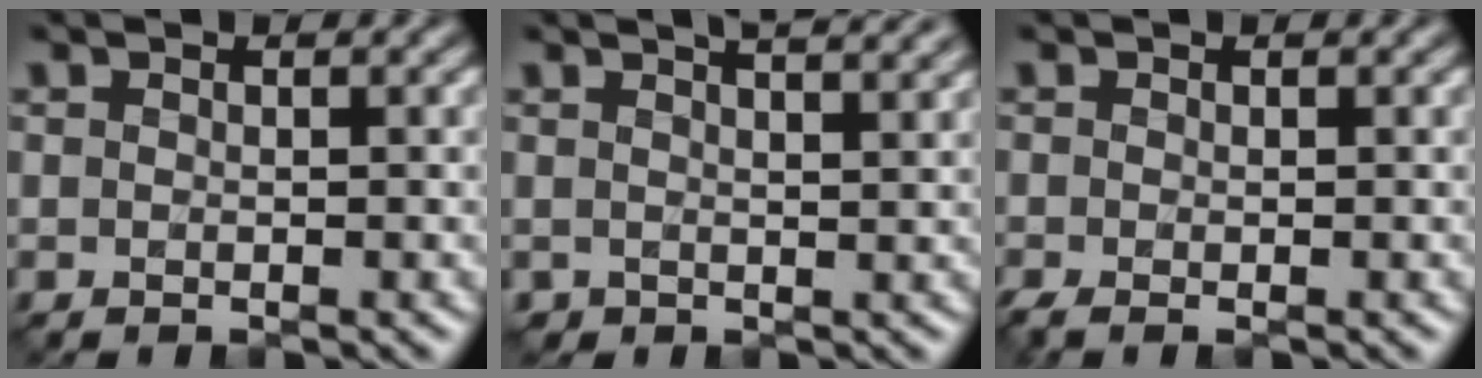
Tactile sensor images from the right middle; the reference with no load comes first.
{"total": 5.0, "force": [3.5, 2.3, 2.8], "torque": [-0.017, 0.037, 0.022]}
{"total": 1.3, "force": [-0.8, 0.3, 1.0], "torque": [-0.025, -0.013, -0.022]}